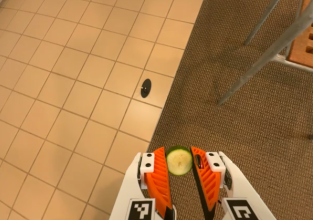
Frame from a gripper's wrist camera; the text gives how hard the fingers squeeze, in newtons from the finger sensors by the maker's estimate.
{"total": 8.2, "left": 7.8, "right": 8.6}